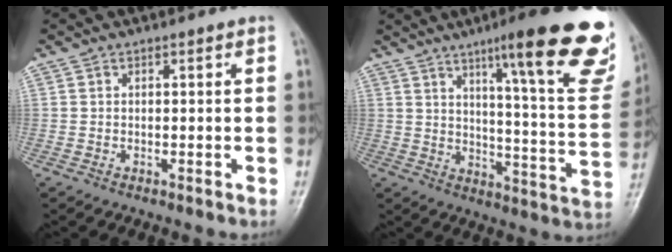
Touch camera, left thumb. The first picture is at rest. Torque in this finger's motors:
{"motor_torque": [1.05, 0.10, 1.43, -1.32, 0.31]}